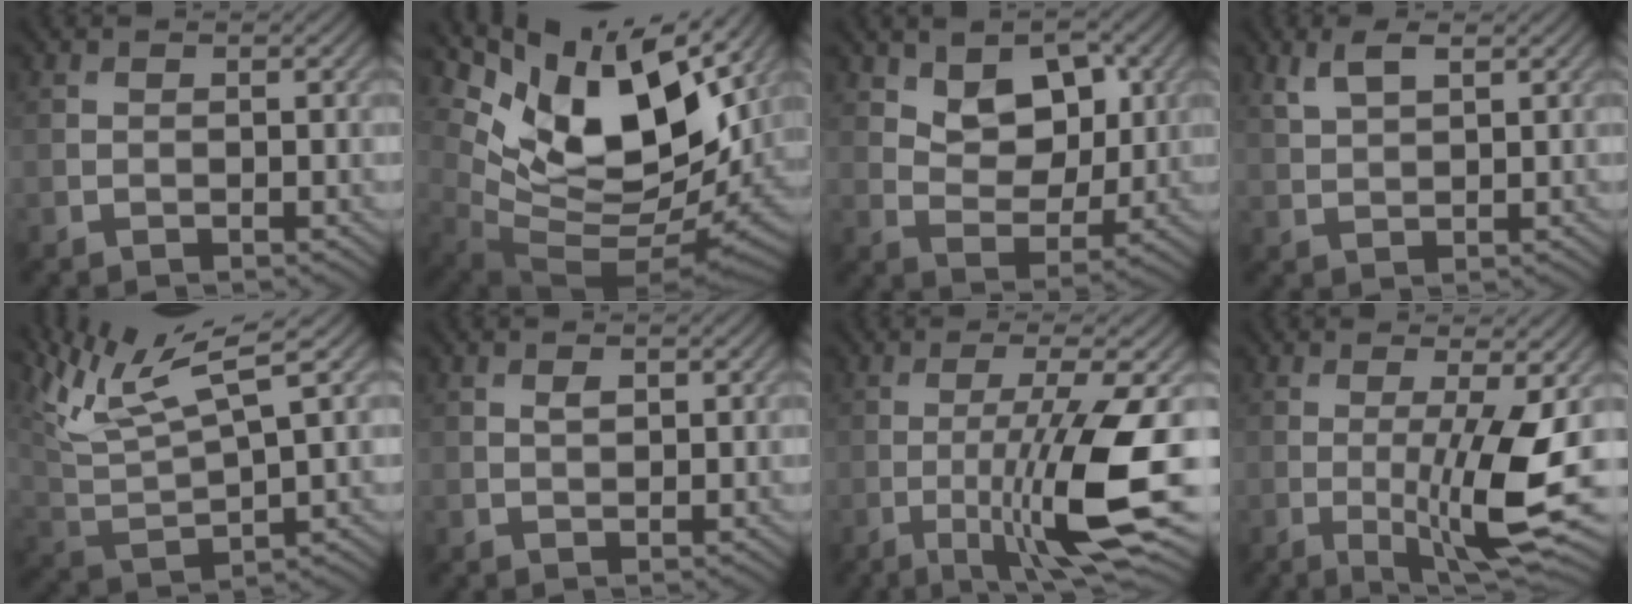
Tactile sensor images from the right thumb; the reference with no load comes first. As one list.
[{"total": 14.5, "force": [6.2, 7.1, 11.0], "torque": [-0.212, -0.006, 0.125]}, {"total": 7.5, "force": [3.0, 4.7, 5.0], "torque": [-0.087, -0.013, 0.046]}, {"total": 3.8, "force": [2.2, 1.4, 2.7], "torque": [-0.067, 0.004, 0.050]}, {"total": 10.2, "force": [6.6, 2.3, 7.4], "torque": [-0.157, 0.012, 0.127]}, {"total": 1.1, "force": [0.4, 0.6, 0.9], "torque": [-0.018, -0.003, 0.009]}, {"total": 11.7, "force": [-2.9, 1.6, 11.2], "torque": [-0.168, 0.004, -0.052]}, {"total": 9.7, "force": [-1.2, 1.6, 9.5], "torque": [-0.152, -0.004, -0.016]}]